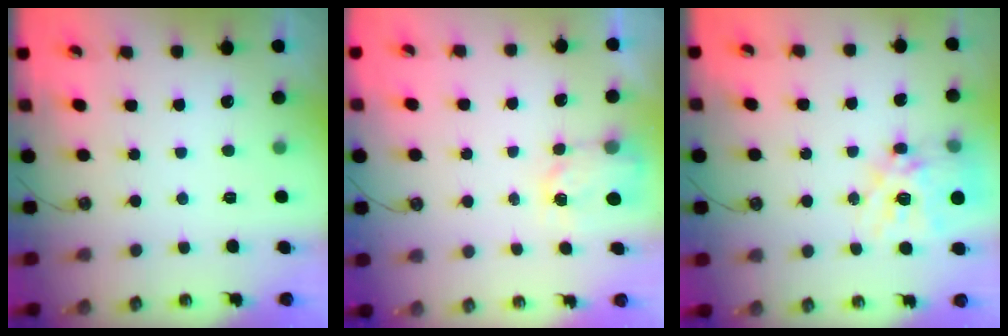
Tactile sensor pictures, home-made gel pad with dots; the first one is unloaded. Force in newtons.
{"total": 3.7, "press": 3.7, "slide": 0.5}
{"total": 17.4, "press": 17.4, "slide": 1.6}